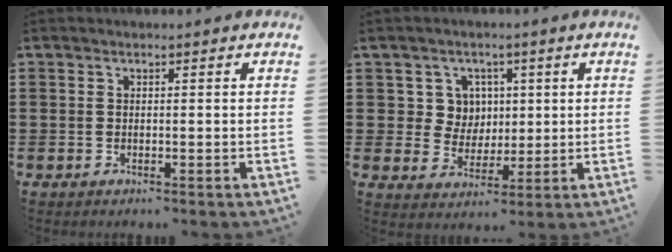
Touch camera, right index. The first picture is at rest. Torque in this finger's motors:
{"motor_torque": [0.21, 0.21, 0.13, 0.03]}